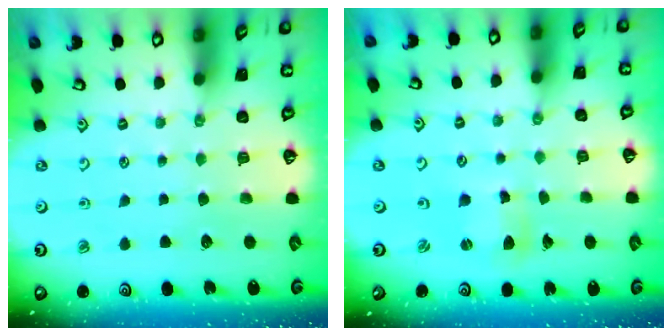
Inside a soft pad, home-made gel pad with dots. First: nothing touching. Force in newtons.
{"total": 4.0, "press": 4.0, "slide": 0.5}